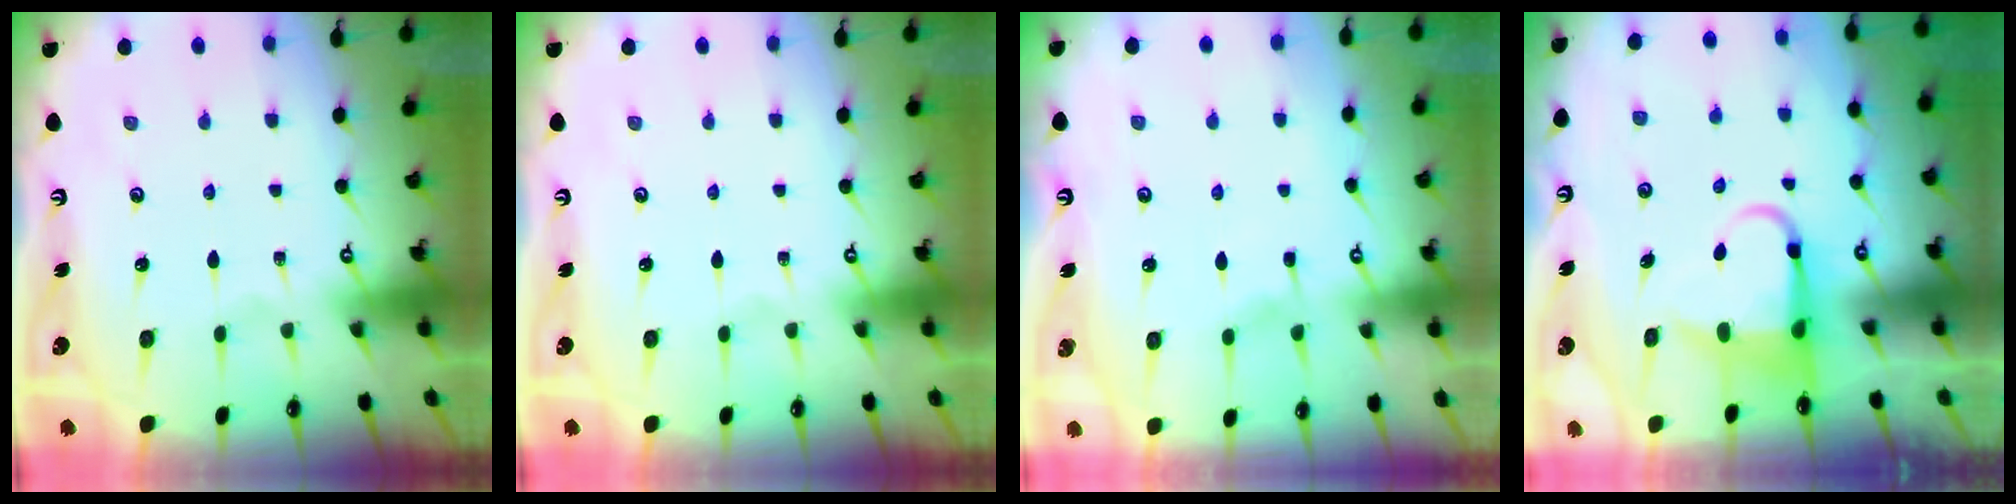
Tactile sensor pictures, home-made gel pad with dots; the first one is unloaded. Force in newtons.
{"total": 0.0}
{"total": 1.7, "press": 1.7, "slide": 0.3}
{"total": 5.7, "press": 5.6, "slide": 1.1}